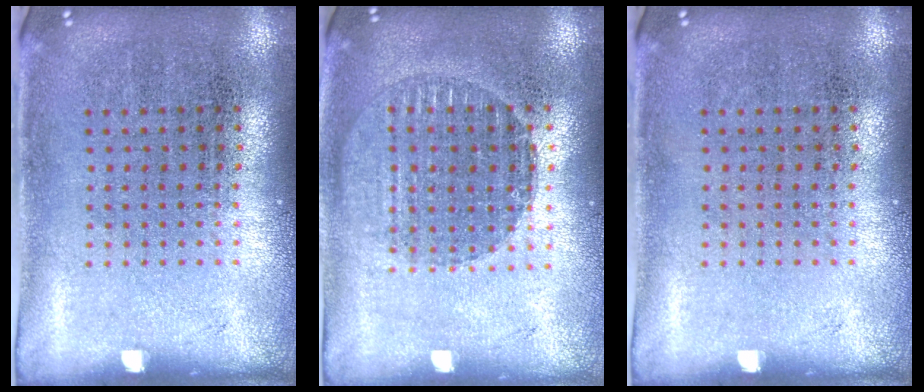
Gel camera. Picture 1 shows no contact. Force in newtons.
{"total": 1.4, "press": 1.2, "slide": 0.6}
{"total": 0.0}